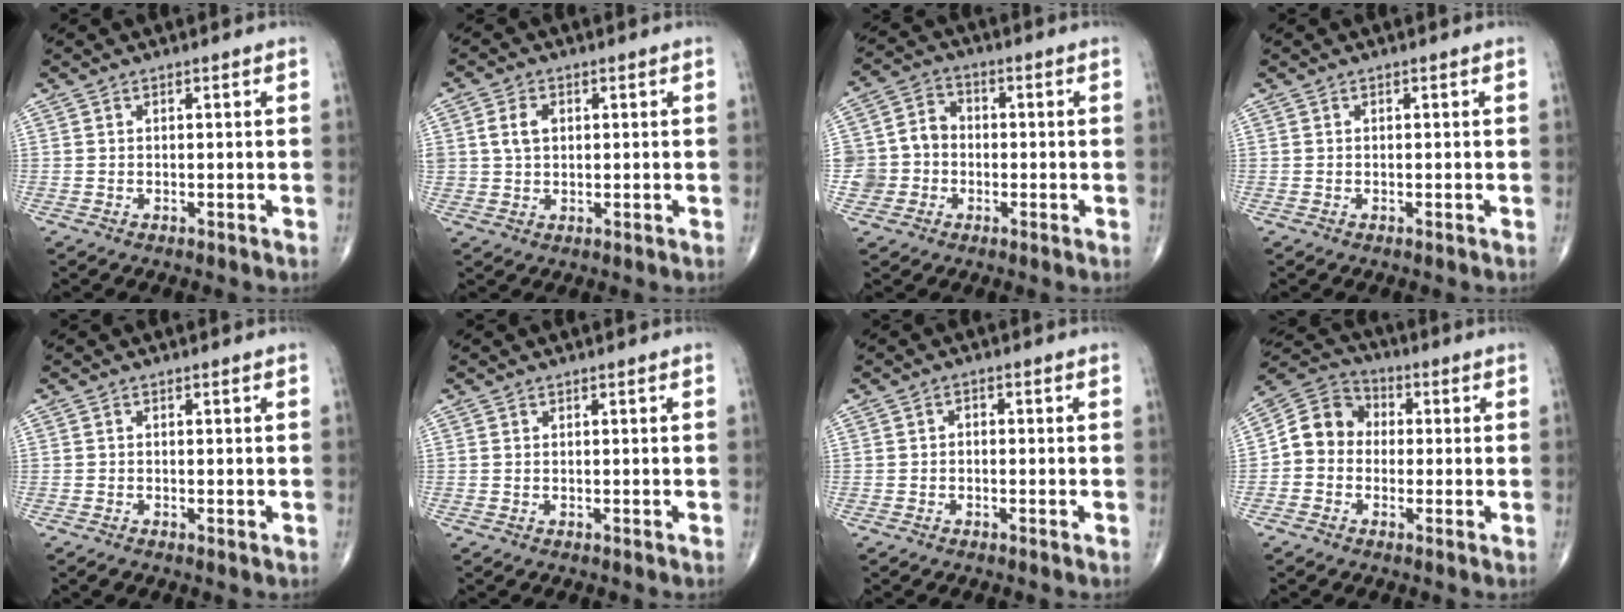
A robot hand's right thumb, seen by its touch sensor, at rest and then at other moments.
{"total": 4.2, "force": [0.9, 3.1, 2.7], "torque": [-0.044, 0.000, 0.018]}
{"total": 8.0, "force": [-1.4, 7.4, 2.7], "torque": [-0.023, 0.030, -0.030]}
{"total": 0.0}
{"total": 0.9, "force": [-0.4, 0.5, 0.7], "torque": [-0.015, -0.004, -0.010]}
{"total": 0.0}
{"total": 1.1, "force": [-0.3, 0.8, 0.7], "torque": [-0.005, 0.007, -0.009]}
{"total": 8.6, "force": [-0.6, 7.5, 4.1], "torque": [-0.053, 0.035, -0.029]}